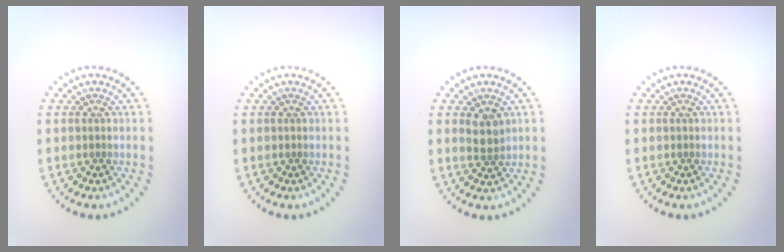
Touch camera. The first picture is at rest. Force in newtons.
{"total": 0.0}
{"total": 2.0, "press": 1.8, "slide": 0.8}
{"total": 0.0}